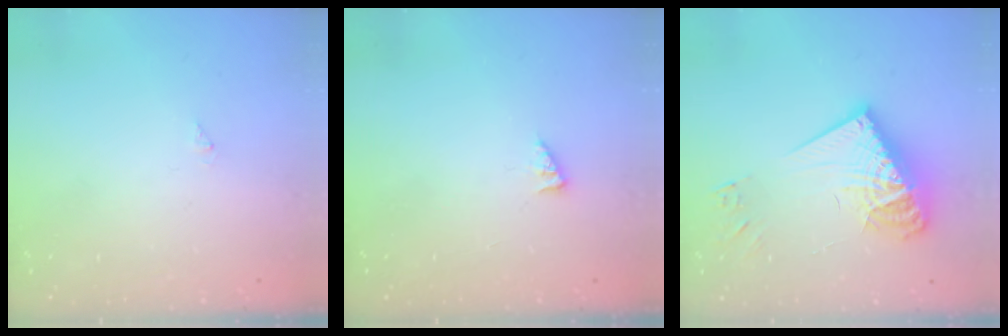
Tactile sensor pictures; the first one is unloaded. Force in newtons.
{"total": 1.6, "press": 1.5, "slide": 0.3}
{"total": 16.4, "press": 16.4, "slide": 1.2}